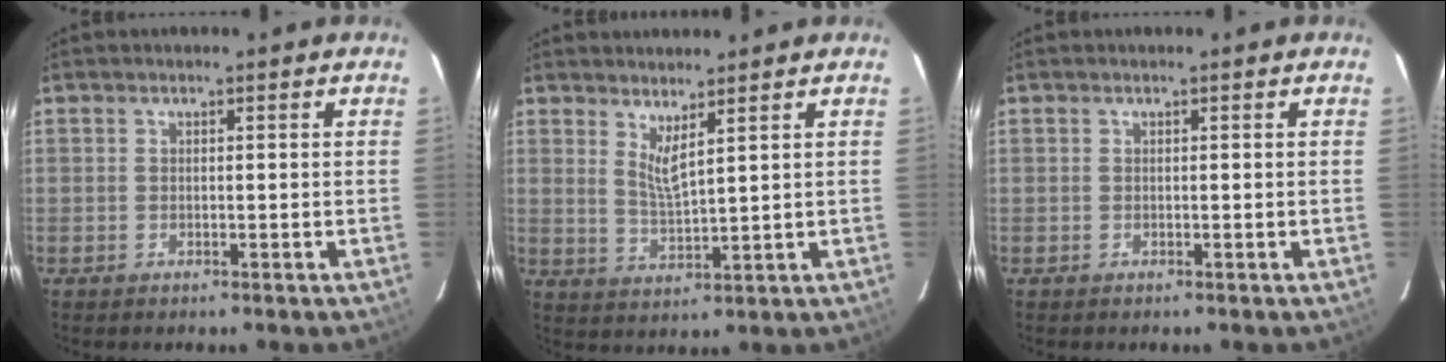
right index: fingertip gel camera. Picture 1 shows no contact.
{"total": 4.3, "force": [3.1, 0.2, 3.0], "torque": [-0.055, -0.013, 0.055]}
{"total": 0.0}